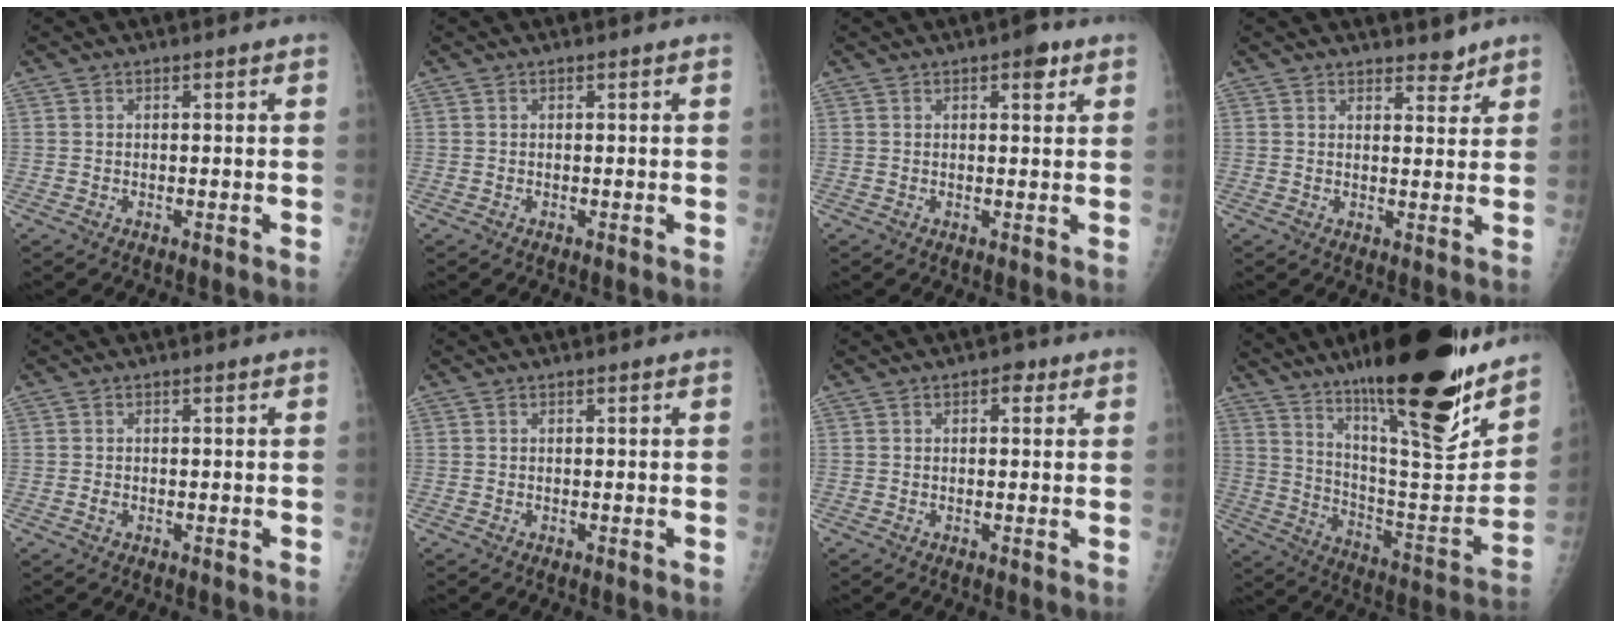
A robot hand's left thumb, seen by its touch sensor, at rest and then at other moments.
{"total": 0.0}
{"total": 3.0, "force": [1.7, 1.3, 2.2], "torque": [-0.018, -0.004, 0.019]}
{"total": 3.2, "force": [2.8, 1.3, 0.9], "torque": [0.006, -0.020, 0.039]}
{"total": 0.7, "force": [-0.1, 0.5, 0.4], "torque": [-0.007, 0.000, -0.003]}
{"total": 0.0}
{"total": 2.2, "force": [1.0, 1.4, 1.4], "torque": [-0.005, 0.001, 0.009]}
{"total": 28.1, "force": [19.0, 6.1, 19.8], "torque": [-0.276, -0.088, 0.306]}